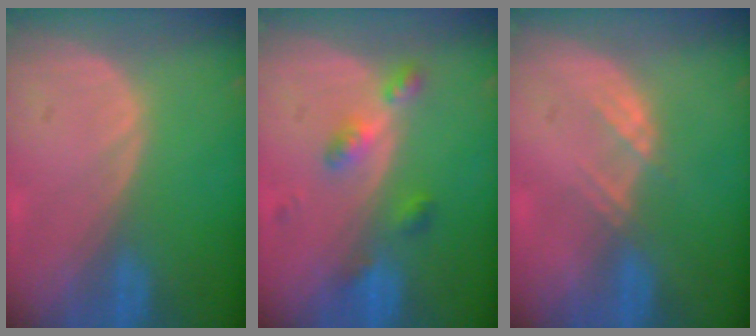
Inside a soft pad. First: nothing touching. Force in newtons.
{"total": 4.6, "press": 4.2, "slide": 1.9}
{"total": 2.3, "press": 2.1, "slide": 0.7}